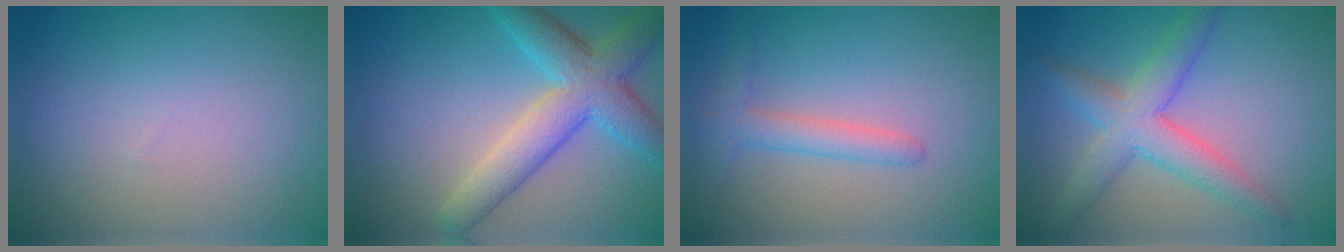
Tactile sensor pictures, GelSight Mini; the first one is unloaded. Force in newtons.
{"total": 6.4, "press": 6.4, "slide": 0.1}
{"total": 2.4, "press": 2.4, "slide": 0.2}
{"total": 4.9, "press": 4.9, "slide": 0.2}